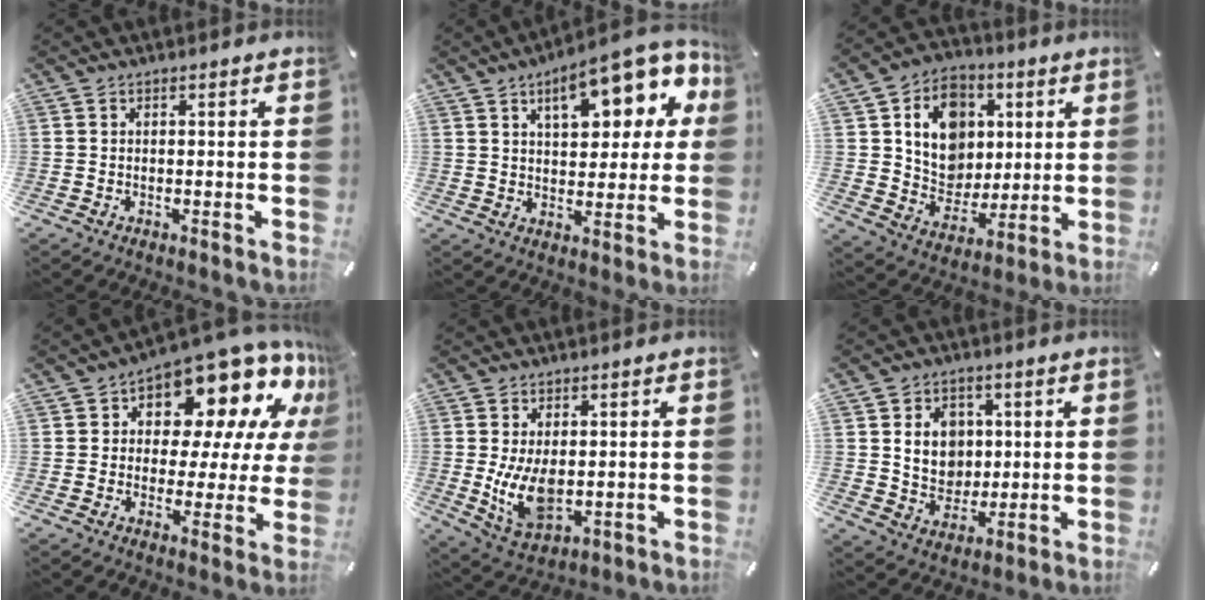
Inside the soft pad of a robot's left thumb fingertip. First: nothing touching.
{"total": 16.4, "force": [7.5, 8.1, 12.1], "torque": [-0.165, -0.027, 0.123]}
{"total": 14.4, "force": [3.6, 12.4, 6.3], "torque": [-0.099, -0.009, 0.074]}
{"total": 15.7, "force": [10.3, 8.2, 8.5], "torque": [-0.120, -0.091, 0.174]}
{"total": 9.3, "force": [0.0, 5.6, 7.5], "torque": [-0.160, -0.014, -0.001]}
{"total": 9.2, "force": [1.9, 8.1, 4.0], "torque": [-0.060, 0.002, 0.036]}